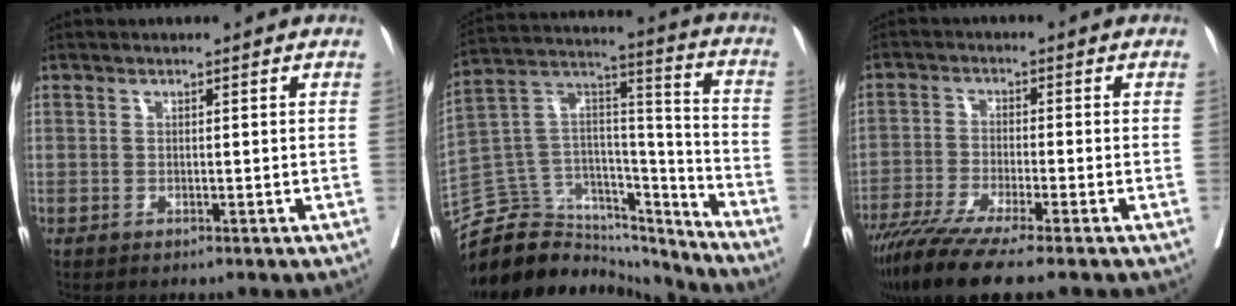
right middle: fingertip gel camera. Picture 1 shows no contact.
{"total": 22.7, "force": [-21.1, 7.0, 4.5], "torque": [-0.110, 0.057, -0.341]}
{"total": 10.0, "force": [-7.5, 0.0, 6.6], "torque": [-0.108, -0.027, -0.128]}